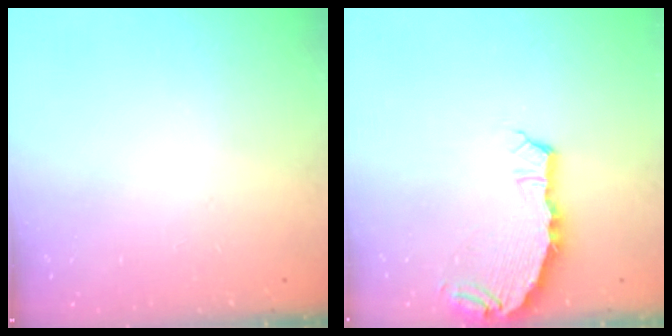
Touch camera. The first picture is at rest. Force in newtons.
{"total": 7.0, "press": 5.6, "slide": 4.3}